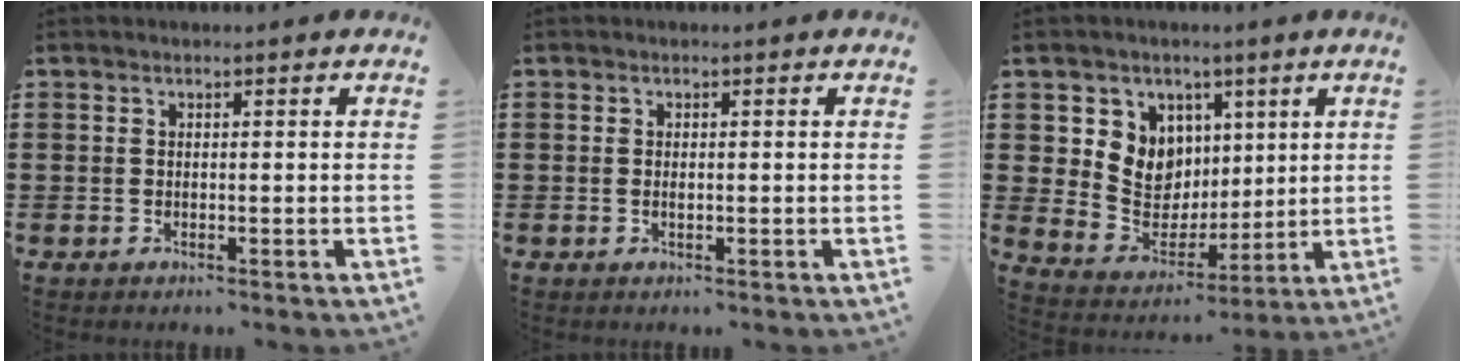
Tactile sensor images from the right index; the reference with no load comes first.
{"total": 0.7, "force": [0.0, 0.1, 0.7], "torque": [-0.015, -0.002, 0.000]}
{"total": 8.2, "force": [2.6, 7.5, 1.8], "torque": [-0.065, -0.020, 0.052]}